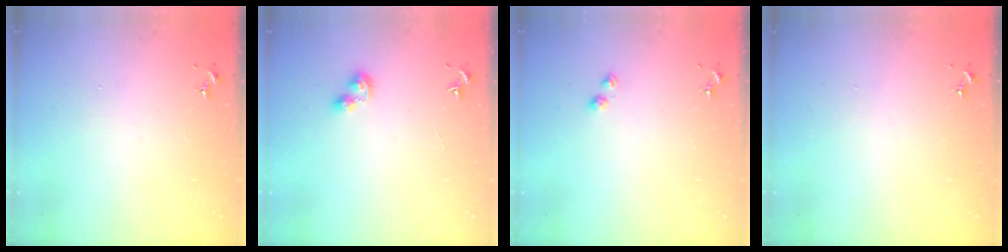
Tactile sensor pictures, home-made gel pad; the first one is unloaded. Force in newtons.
{"total": 5.5, "press": 5.5, "slide": 0.6}
{"total": 3.1, "press": 3.1, "slide": 0.4}
{"total": 0.0}